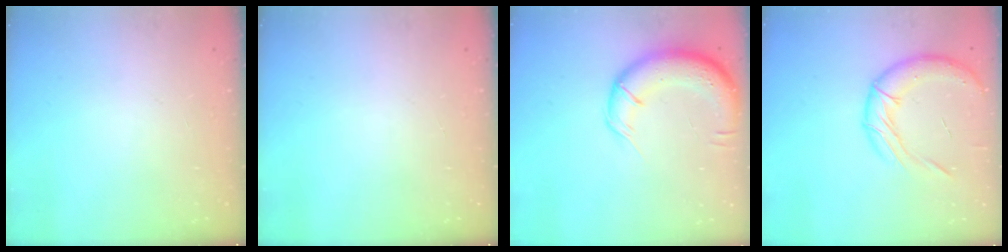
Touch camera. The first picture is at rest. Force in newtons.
{"total": 0.0}
{"total": 14.0, "press": 13.7, "slide": 2.9}
{"total": 16.1, "press": 15.9, "slide": 2.5}